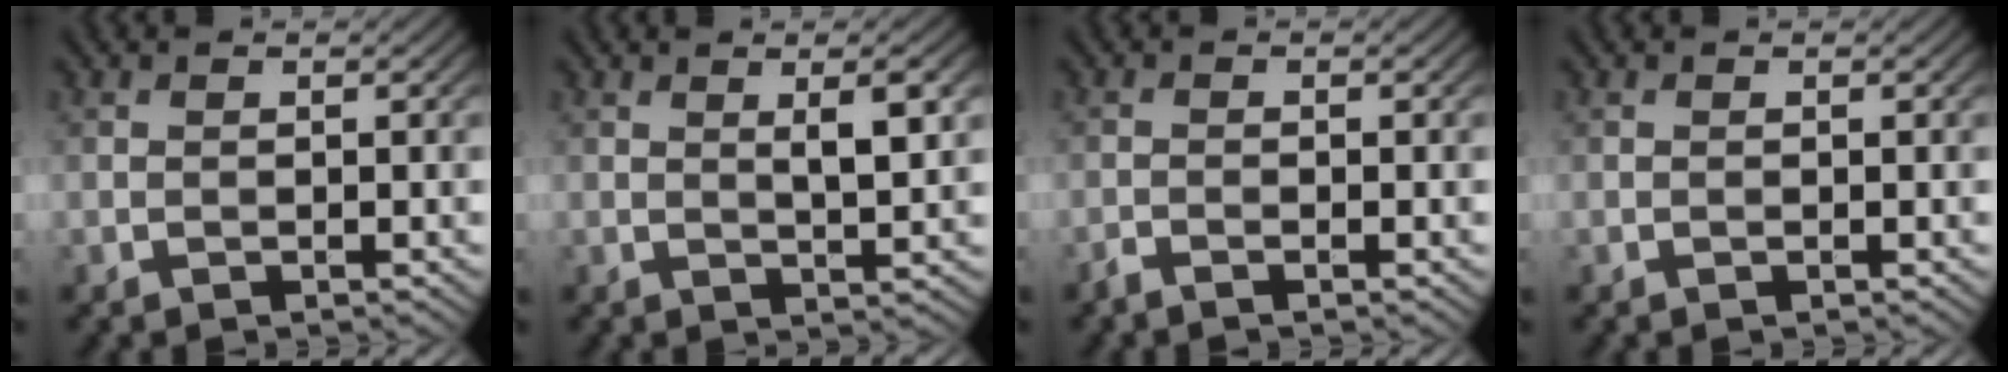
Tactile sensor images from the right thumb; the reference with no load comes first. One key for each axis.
{"total": 3.9, "fx": 1.3, "fy": 0.9, "fz": 3.6, "tx": -0.063, "ty": 0.000, "tz": 0.025}
{"total": 1.0, "fx": -0.9, "fy": 0.0, "fz": 0.6, "tx": -0.014, "ty": 0.000, "tz": -0.021}
{"total": 0.0}